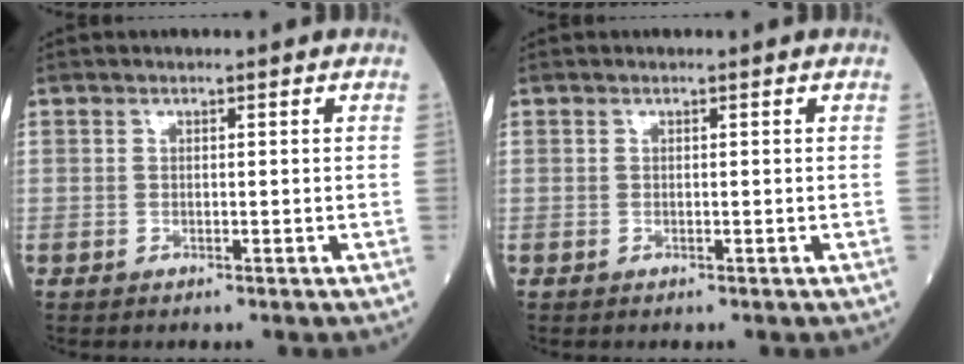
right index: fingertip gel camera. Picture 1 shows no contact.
{"total": 0.0}